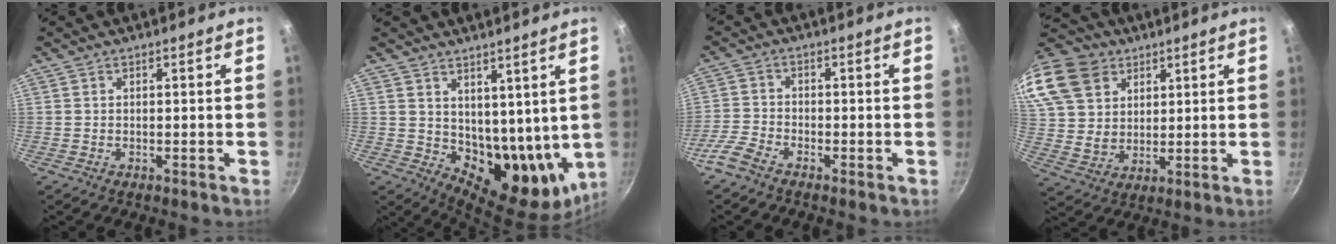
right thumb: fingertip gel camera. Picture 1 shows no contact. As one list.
[{"total": 13.9, "force": [5.1, 8.5, 9.7], "torque": [-0.097, -0.046, 0.102]}, {"total": 4.5, "force": [-3.4, 2.1, 2.1], "torque": [-0.052, 0.023, -0.080]}, {"total": 21.7, "force": [11.5, 16.0, 9.3], "torque": [-0.210, 0.006, 0.225]}]